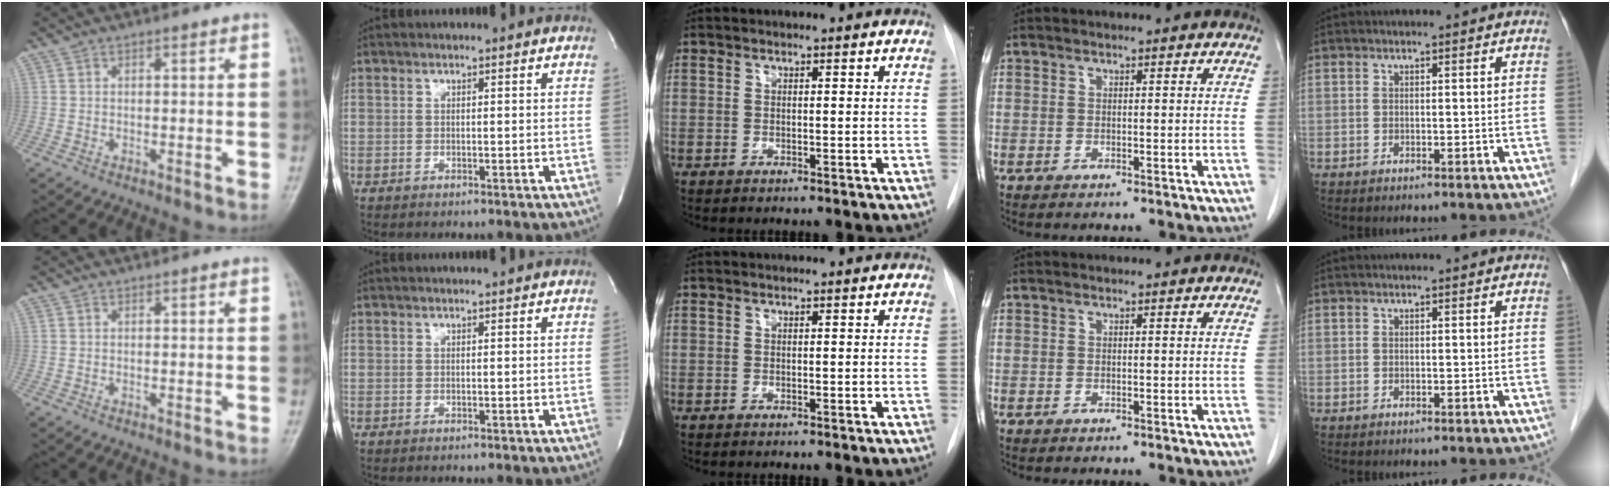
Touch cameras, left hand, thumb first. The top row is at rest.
{}